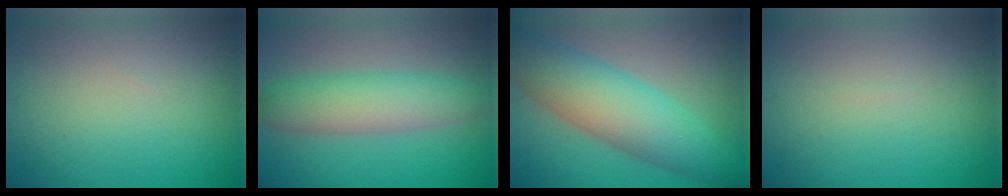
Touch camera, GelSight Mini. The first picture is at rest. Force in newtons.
{"total": 5.5, "press": 5.5, "slide": 0.2}
{"total": 8.3, "press": 8.3, "slide": 0.2}
{"total": 0.0}